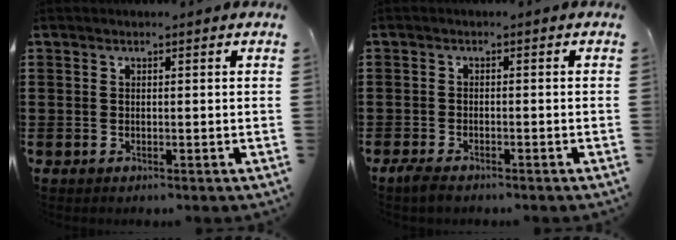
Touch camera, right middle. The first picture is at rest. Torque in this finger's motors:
{"motor_torque": [0.83, 0.85, 0.13, 0.09]}